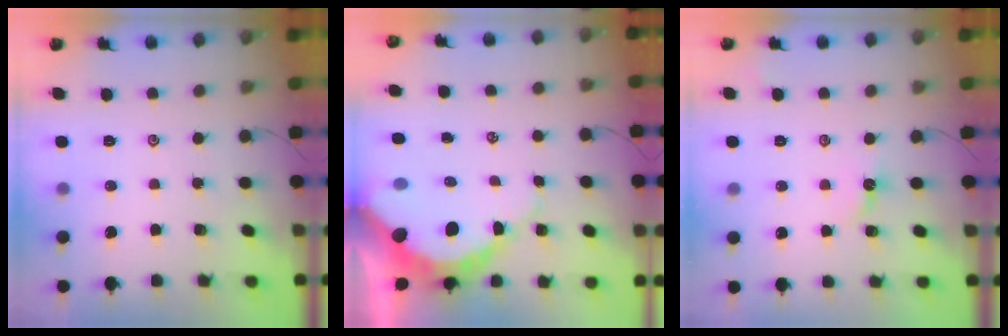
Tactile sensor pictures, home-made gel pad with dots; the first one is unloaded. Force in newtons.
{"total": 12.5, "press": 12.4, "slide": 1.6}
{"total": 4.0, "press": 4.0, "slide": 0.6}